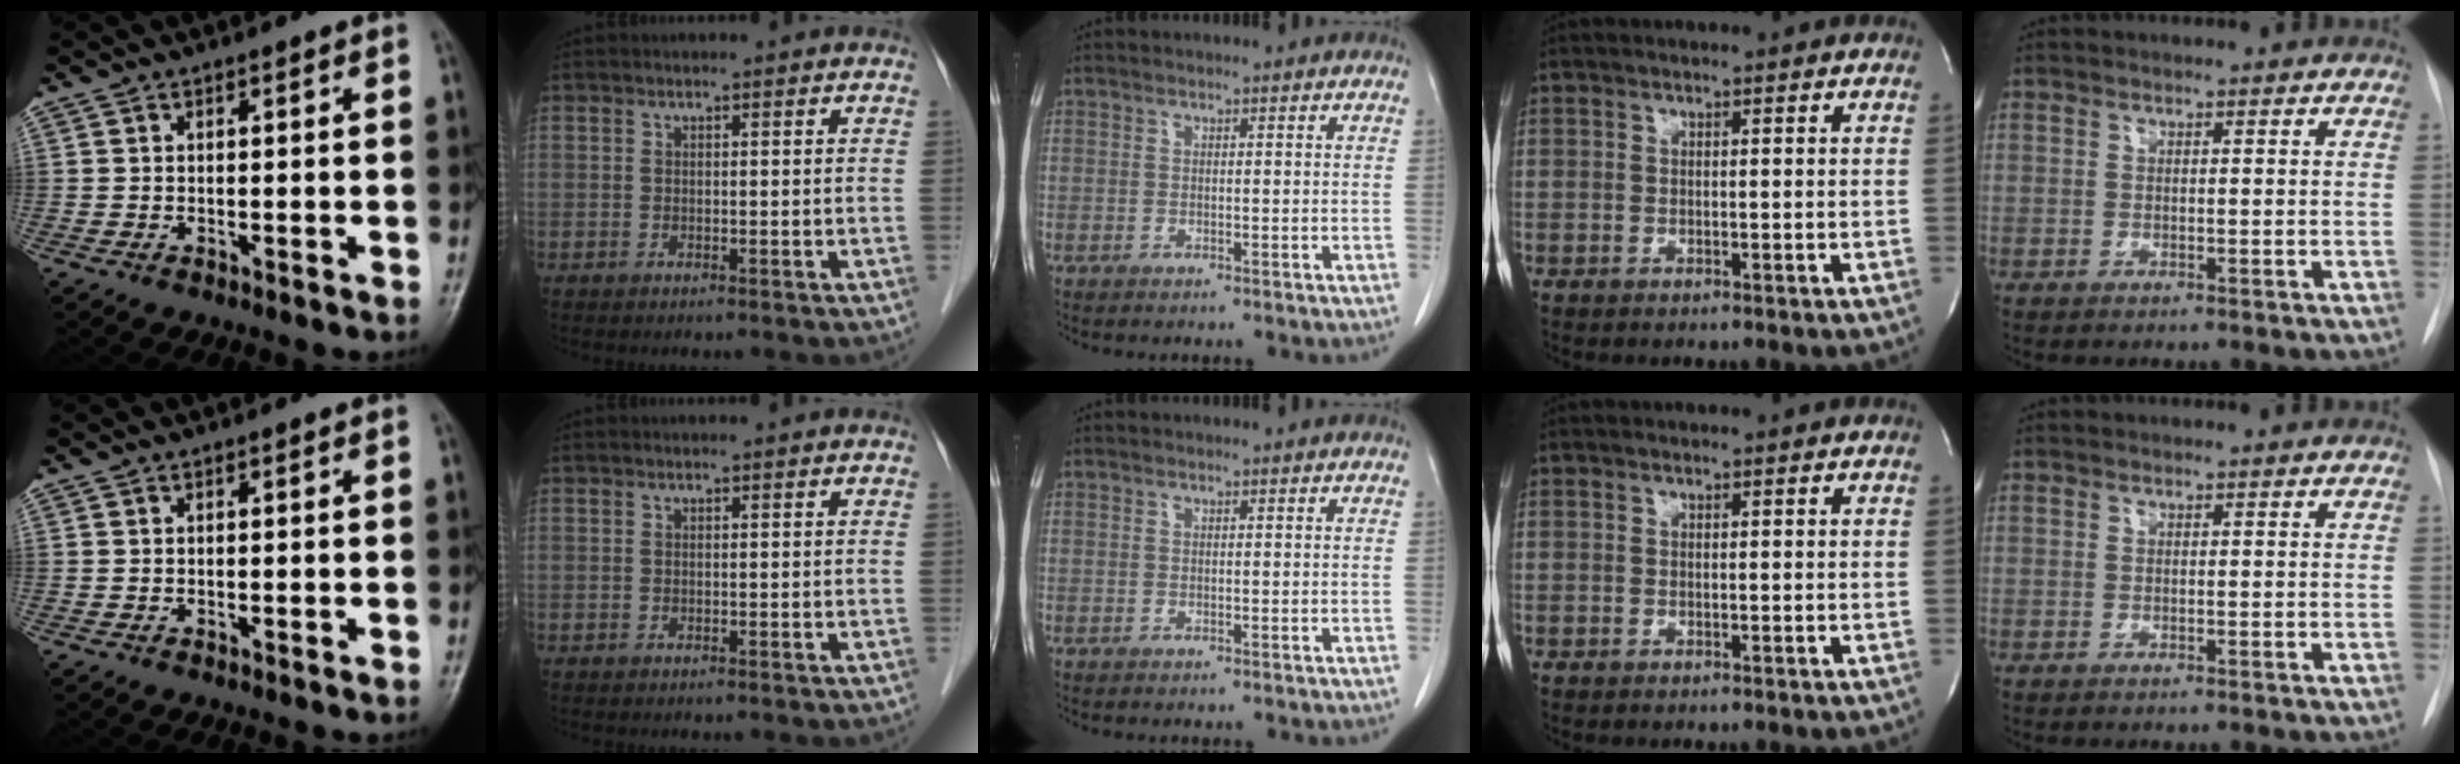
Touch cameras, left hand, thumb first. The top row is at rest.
{}